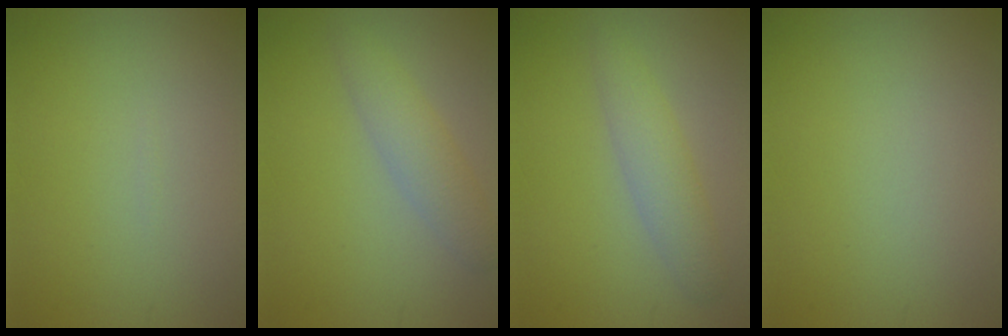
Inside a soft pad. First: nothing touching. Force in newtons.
{"total": 2.7, "press": 2.7, "slide": 0.1}
{"total": 2.8, "press": 2.8, "slide": 0.0}
{"total": 0.0}